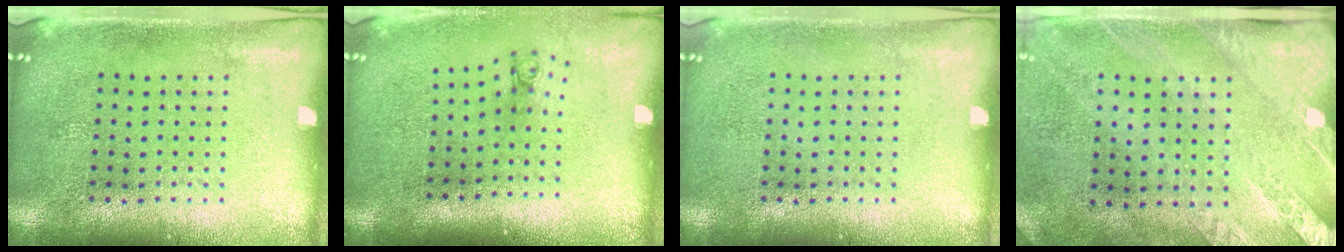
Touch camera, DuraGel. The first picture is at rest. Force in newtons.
{"total": 0.7, "press": 0.3, "slide": 0.7}
{"total": 0.0}
{"total": 2.5, "press": 2.1, "slide": 1.3}